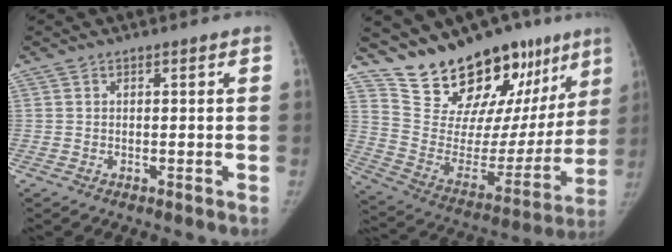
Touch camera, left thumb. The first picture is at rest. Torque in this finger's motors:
{"motor_torque": [0.66, 0.65, 0.35, -0.25, 0.03]}